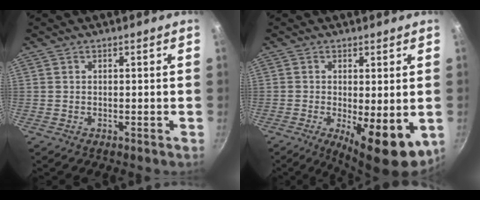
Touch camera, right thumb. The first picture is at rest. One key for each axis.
{"total": 11.0, "fx": -2.5, "fy": 3.8, "fz": 10.0, "tx": -0.127, "ty": -0.011, "tz": -0.021}